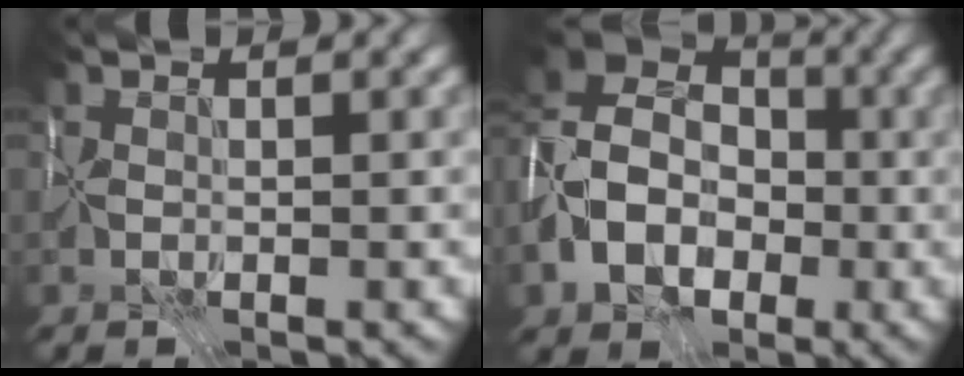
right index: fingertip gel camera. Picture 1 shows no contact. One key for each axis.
{"total": 10.1, "fx": -2.8, "fy": 7.5, "fz": 6.2, "tx": -0.131, "ty": -0.002, "tz": -0.063}